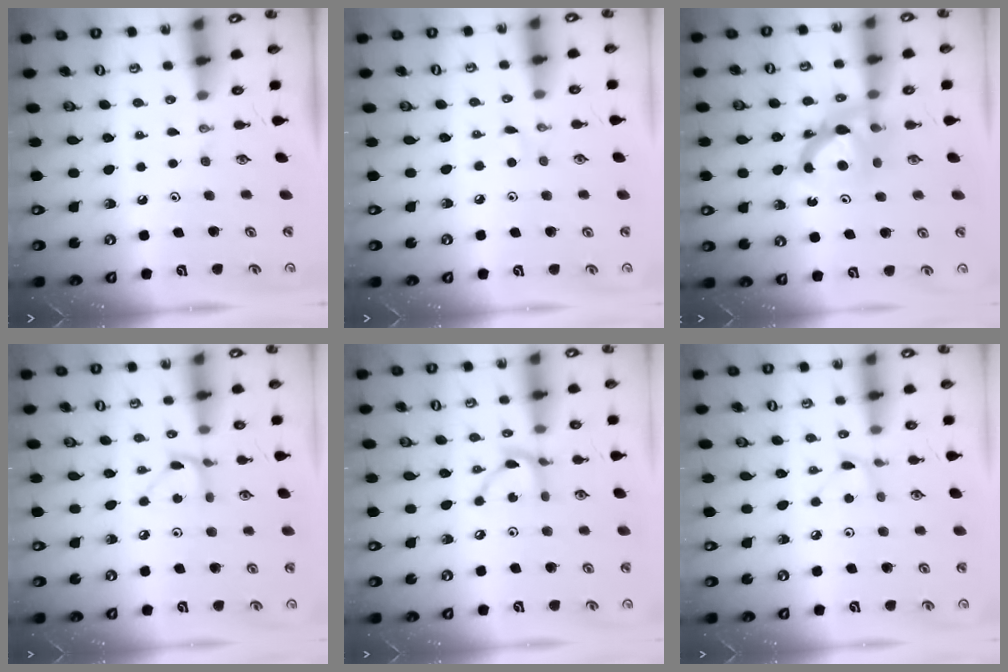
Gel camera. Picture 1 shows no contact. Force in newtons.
{"total": 2.1, "press": 2.1, "slide": 0.3}
{"total": 7.2, "press": 7.2, "slide": 0.1}
{"total": 5.0, "press": 4.9, "slide": 0.5}
{"total": 6.3, "press": 6.3, "slide": 0.2}
{"total": 3.5, "press": 3.4, "slide": 0.5}